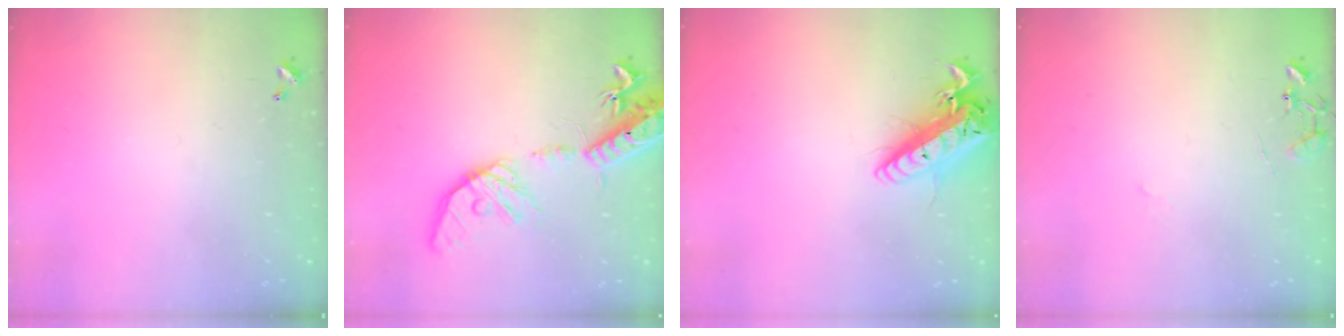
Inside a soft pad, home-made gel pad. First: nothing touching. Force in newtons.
{"total": 19.4, "press": 19.1, "slide": 3.3}
{"total": 19.7, "press": 19.5, "slide": 2.7}
{"total": 8.7, "press": 8.7, "slide": 0.8}